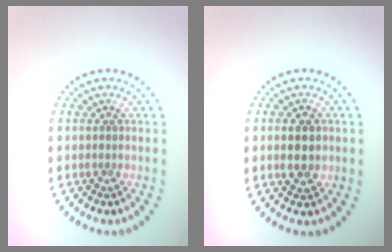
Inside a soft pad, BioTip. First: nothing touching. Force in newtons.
{"total": 2.8, "press": 2.8, "slide": 0.2}